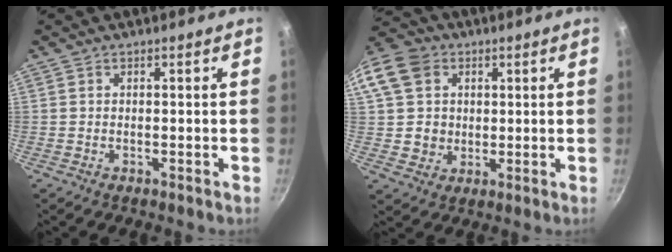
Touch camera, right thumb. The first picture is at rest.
{"total": 14.7, "force": [3.9, 12.5, 6.7], "torque": [-0.122, 0.017, 0.073]}